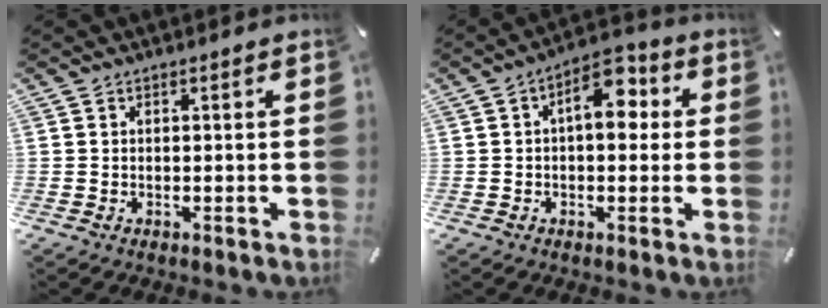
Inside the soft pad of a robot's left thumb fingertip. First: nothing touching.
{"total": 9.3, "force": [1.8, 5.1, 7.6], "torque": [-0.096, -0.005, 0.023]}